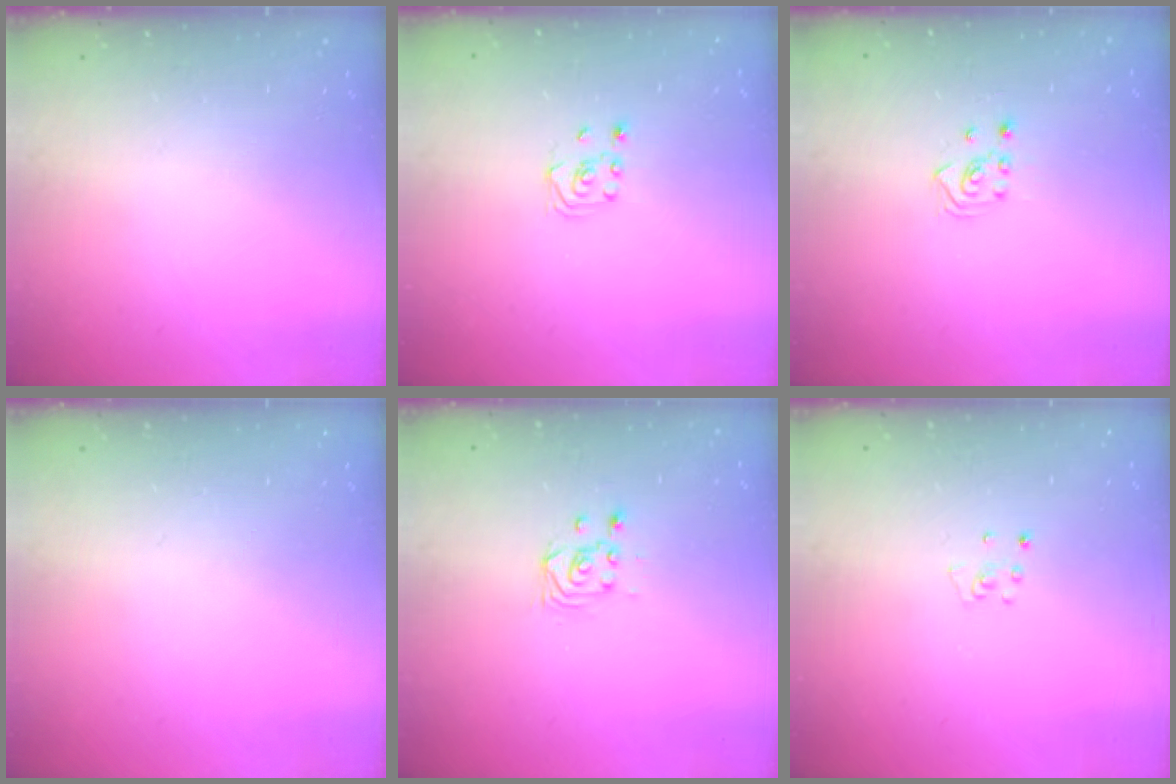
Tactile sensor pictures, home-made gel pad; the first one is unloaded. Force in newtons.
{"total": 2.3, "press": 2.2, "slide": 0.7}
{"total": 2.5, "press": 2.4, "slide": 0.8}
{"total": 0.0}
{"total": 3.6, "press": 3.6, "slide": 0.3}
{"total": 3.1, "press": 3.1, "slide": 0.3}